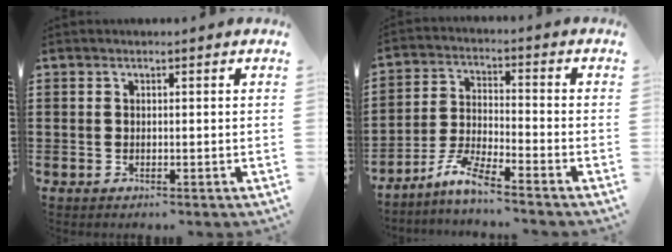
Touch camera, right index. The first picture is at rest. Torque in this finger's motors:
{"motor_torque": [-0.68, 0.80, -0.04, -0.01]}